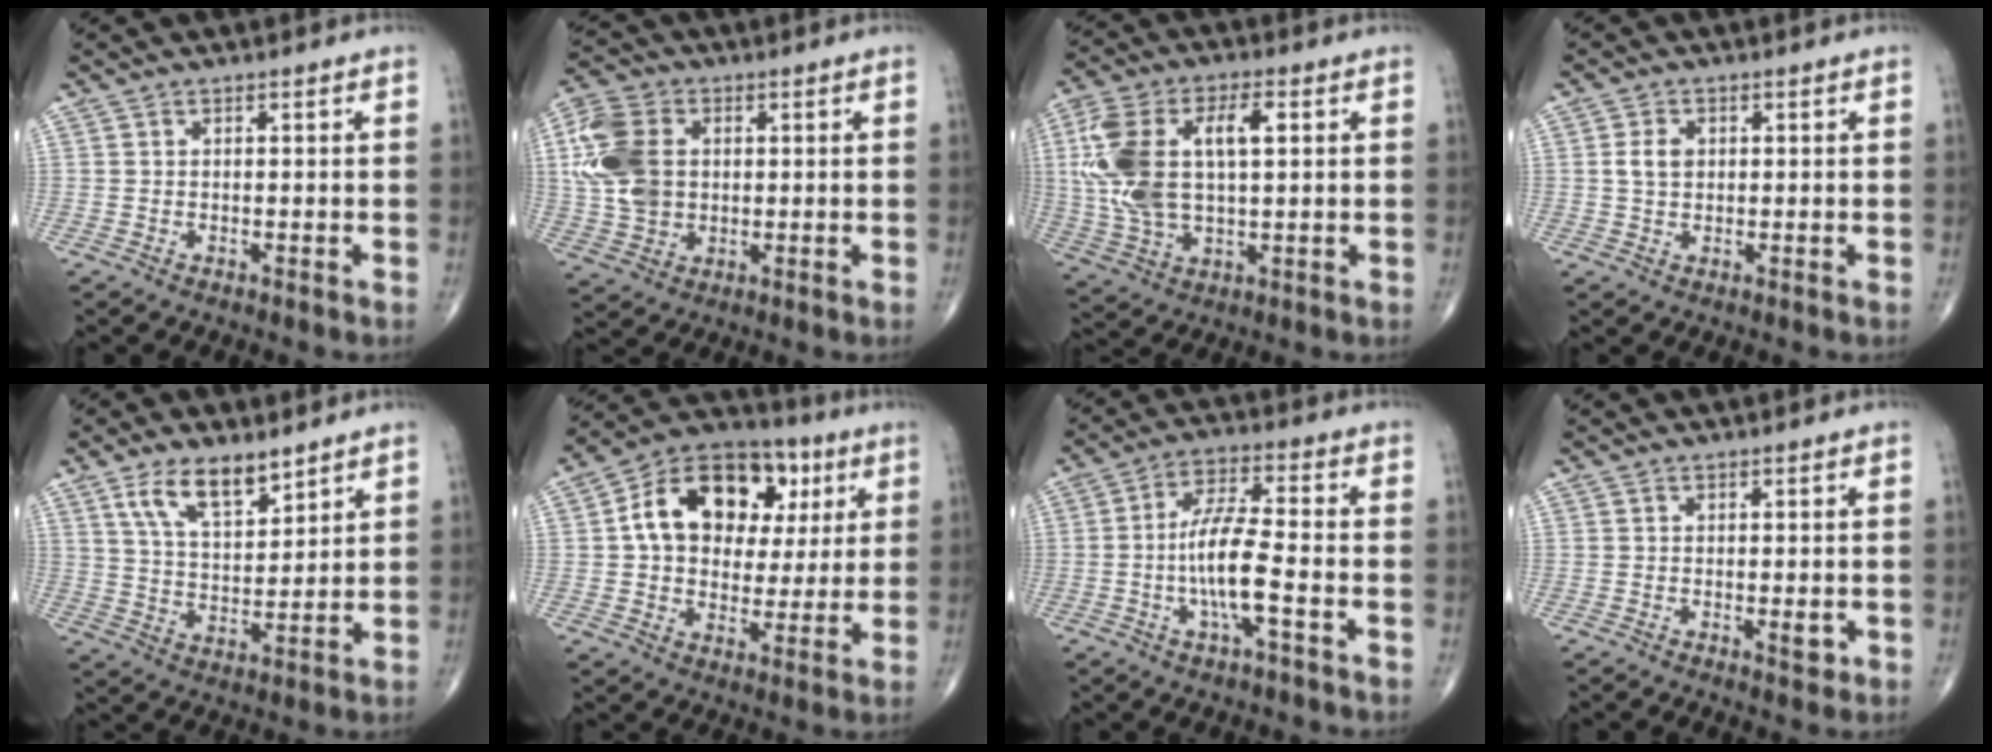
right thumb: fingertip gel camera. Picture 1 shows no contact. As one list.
[{"total": 13.3, "force": [2.0, 9.6, 9.0], "torque": [-0.180, 0.006, 0.037]}, {"total": 17.8, "force": [3.0, 8.9, 15.1], "torque": [-0.321, 0.017, 0.058]}, {"total": 3.5, "force": [0.6, 2.5, 2.4], "torque": [-0.041, 0.003, 0.012]}, {"total": 10.4, "force": [6.7, 4.5, 6.6], "torque": [-0.103, -0.037, 0.131]}, {"total": 19.6, "force": [4.9, 13.7, 13.2], "torque": [-0.174, 0.016, 0.074]}, {"total": 10.4, "force": [-2.5, 2.2, 9.9], "torque": [-0.198, 0.021, -0.048]}, {"total": 2.3, "force": [-0.5, 0.8, 2.1], "torque": [-0.028, -0.005, -0.003]}]